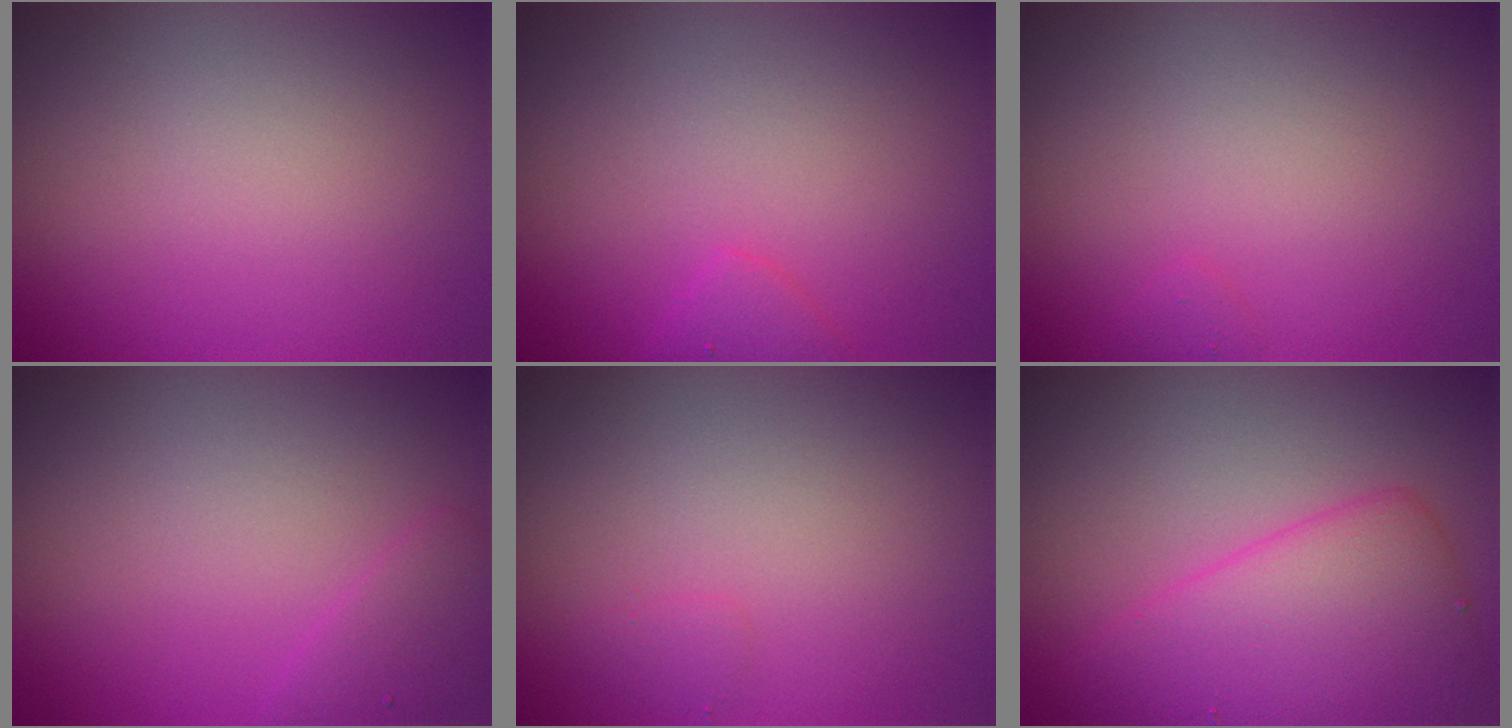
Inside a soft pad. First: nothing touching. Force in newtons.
{"total": 1.4, "press": 1.4, "slide": 0.1}
{"total": 0.6, "press": 0.6, "slide": 0.0}
{"total": 1.6, "press": 1.6, "slide": 0.1}
{"total": 0.7, "press": 0.7, "slide": 0.1}
{"total": 6.1, "press": 6.1, "slide": 0.4}